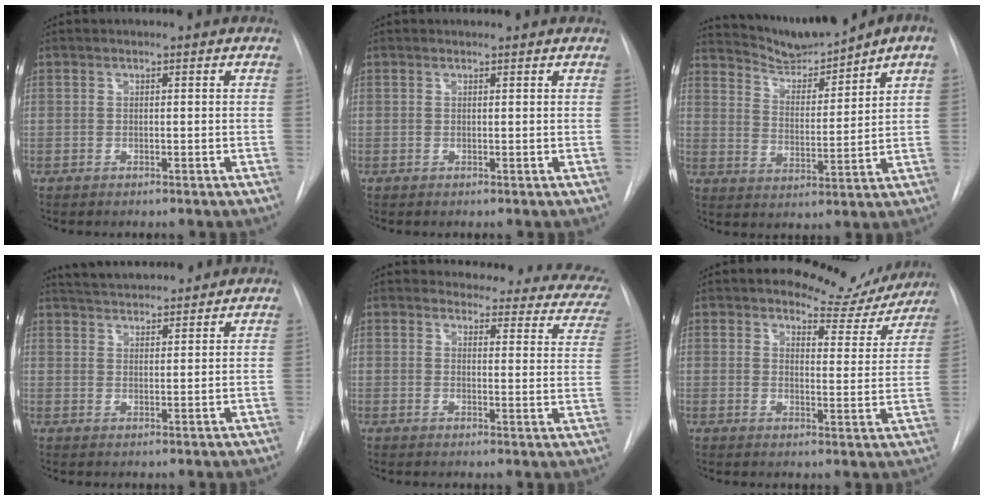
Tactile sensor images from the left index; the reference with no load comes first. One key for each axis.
{"total": 0.8, "fx": 0.8, "fy": 0.0, "fz": -0.1, "tx": -0.006, "ty": 0.006, "tz": 0.012}
{"total": 8.5, "fx": 8.0, "fy": -0.4, "fz": 2.8, "tx": -0.048, "ty": -0.006, "tz": 0.148}
{"total": 9.2, "fx": 8.7, "fy": 1.3, "fz": 2.7, "tx": -0.048, "ty": 0.020, "tz": 0.135}
{"total": 18.6, "fx": 17.4, "fy": 5.1, "fz": 4.5, "tx": -0.020, "ty": -0.073, "tz": 0.165}
{"total": 9.9, "fx": 9.0, "fy": 3.7, "fz": 1.7, "tx": -0.005, "ty": -0.023, "tz": 0.099}